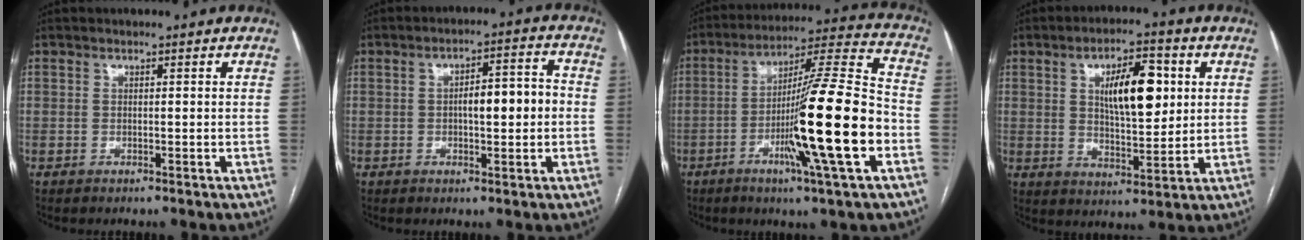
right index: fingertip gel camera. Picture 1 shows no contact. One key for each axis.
{"total": 6.9, "fx": -0.3, "fy": 1.8, "fz": 6.6, "tx": -0.103, "ty": 0.020, "tz": -0.003}
{"total": 19.3, "fx": -5.6, "fy": -0.7, "fz": 18.5, "tx": -0.307, "ty": -0.008, "tz": -0.099}
{"total": 11.0, "fx": 2.9, "fy": 3.9, "fz": 9.9, "tx": -0.161, "ty": 0.008, "tz": 0.052}